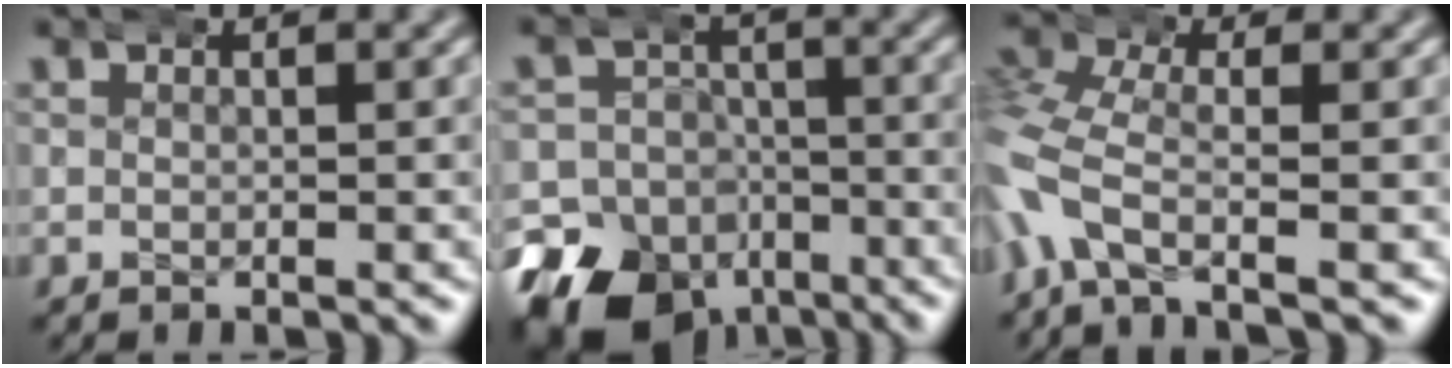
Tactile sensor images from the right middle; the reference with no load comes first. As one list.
[{"total": 18.7, "force": [-10.6, 14.0, 6.5], "torque": [-0.108, -0.081, -0.163]}, {"total": 4.2, "force": [-1.1, 3.0, 2.7], "torque": [-0.098, -0.018, -0.014]}]